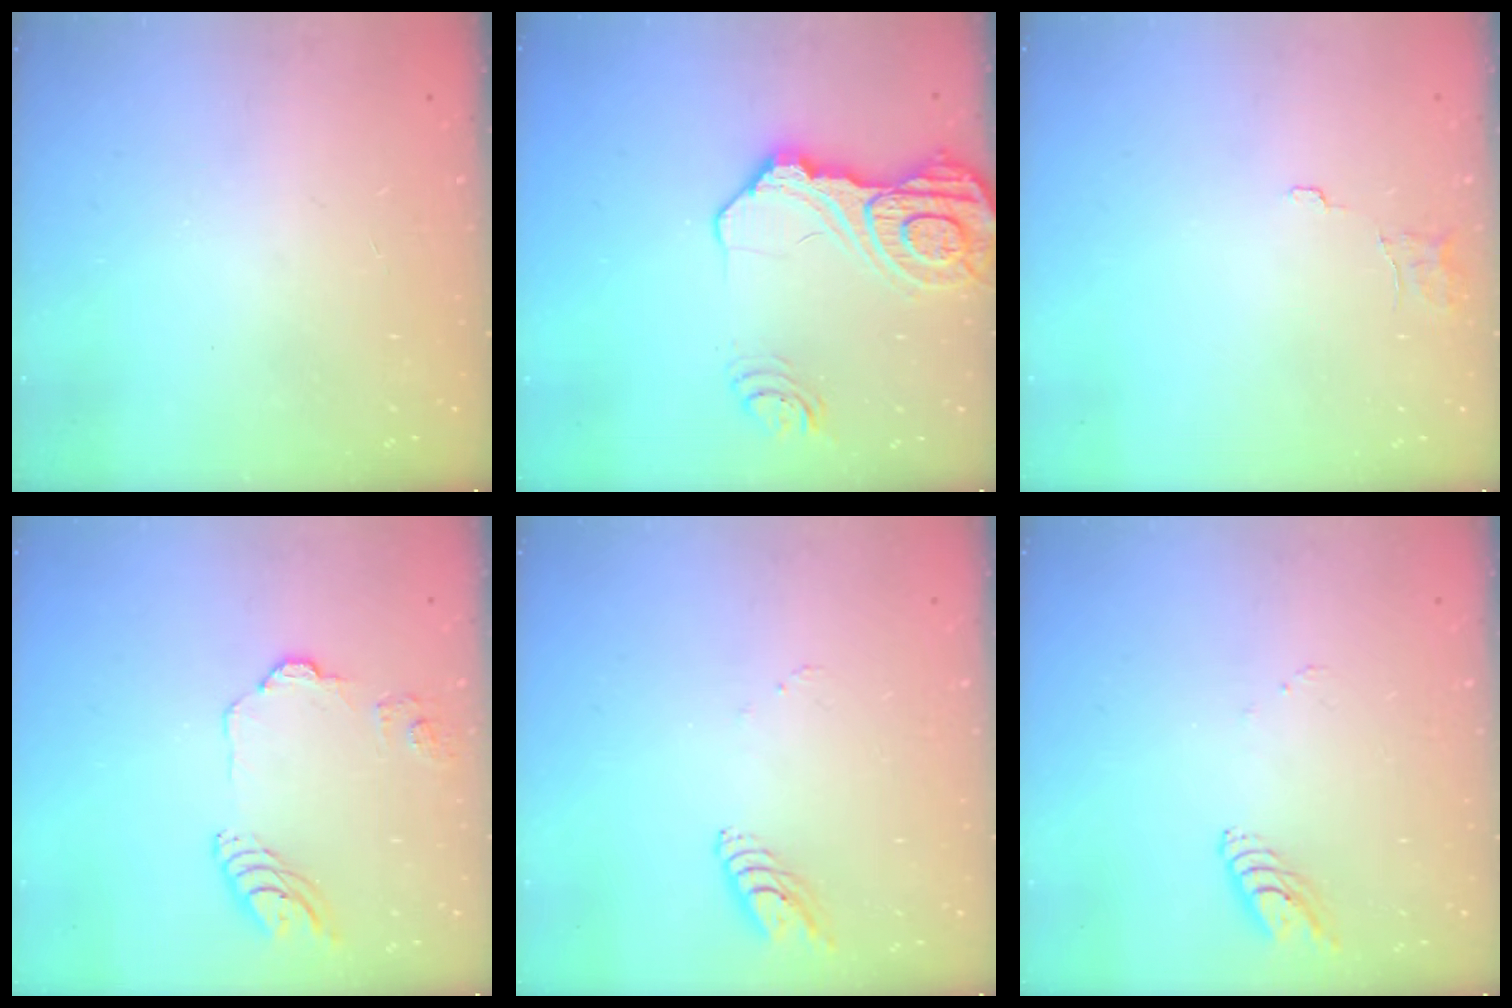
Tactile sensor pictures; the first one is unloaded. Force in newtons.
{"total": 19.8, "press": 19.6, "slide": 2.3}
{"total": 4.8, "press": 4.8, "slide": 0.3}
{"total": 11.4, "press": 11.3, "slide": 1.6}
{"total": 6.0, "press": 6.0, "slide": 0.7}
{"total": 6.0, "press": 6.0, "slide": 0.7}